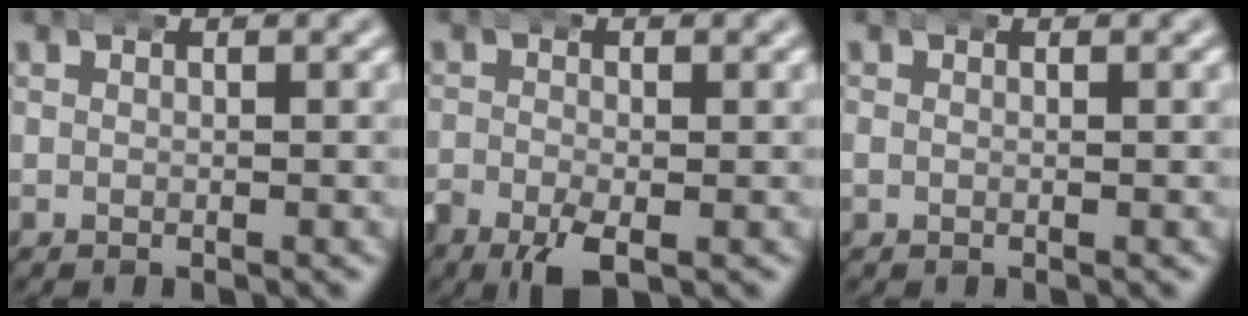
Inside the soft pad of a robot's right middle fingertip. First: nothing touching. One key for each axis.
{"total": 3.9, "fx": -2.4, "fy": 1.9, "fz": 2.4, "tx": -0.053, "ty": -0.021, "tz": -0.034}
{"total": 1.0, "fx": 0.0, "fy": 0.9, "fz": 0.3, "tx": -0.014, "ty": 0.004, "tz": -0.004}